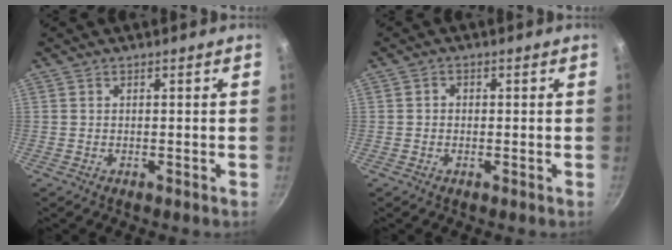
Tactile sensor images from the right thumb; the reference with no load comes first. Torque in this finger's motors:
{"motor_torque": [-0.47, 0.23, 0.09, 0.06, 0.03]}